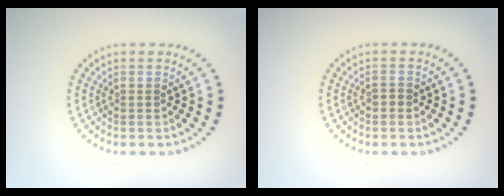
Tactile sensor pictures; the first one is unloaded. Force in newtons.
{"total": 0.8, "press": 0.8, "slide": 0.1}